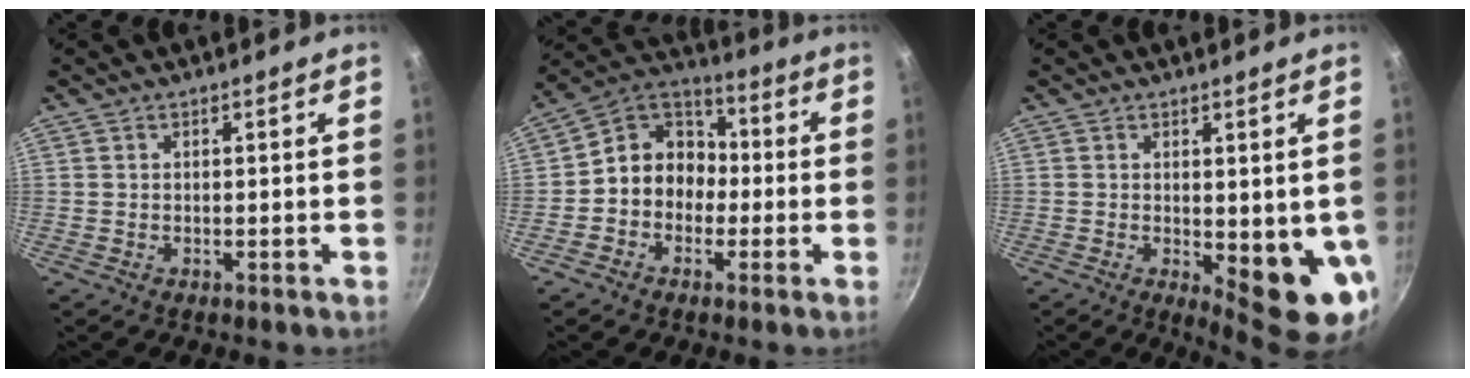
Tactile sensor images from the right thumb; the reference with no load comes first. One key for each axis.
{"total": 10.8, "fx": -1.5, "fy": 9.2, "fz": 5.3, "tx": -0.040, "ty": 0.044, "tz": -0.050}
{"total": 10.2, "fx": -0.7, "fy": 3.4, "fz": 9.6, "tx": -0.106, "ty": -0.021, "tz": 0.001}